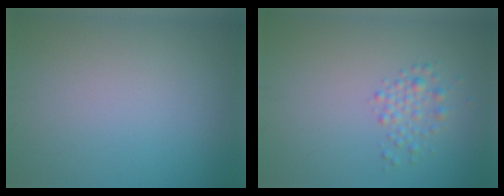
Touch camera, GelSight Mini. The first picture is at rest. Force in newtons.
{"total": 1.9, "press": 1.9, "slide": 0.0}